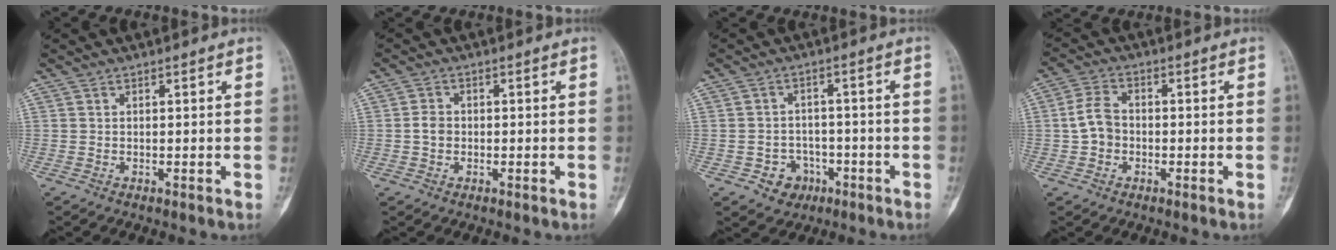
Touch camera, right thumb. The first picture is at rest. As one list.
[{"total": 2.5, "force": [-0.3, 2.1, 1.4], "torque": [-0.020, 0.007, -0.008]}, {"total": 5.5, "force": [-2.6, 4.6, 1.5], "torque": [0.007, 0.024, -0.032]}, {"total": 5.3, "force": [-0.7, 4.1, 3.3], "torque": [-0.058, 0.021, -0.019]}]